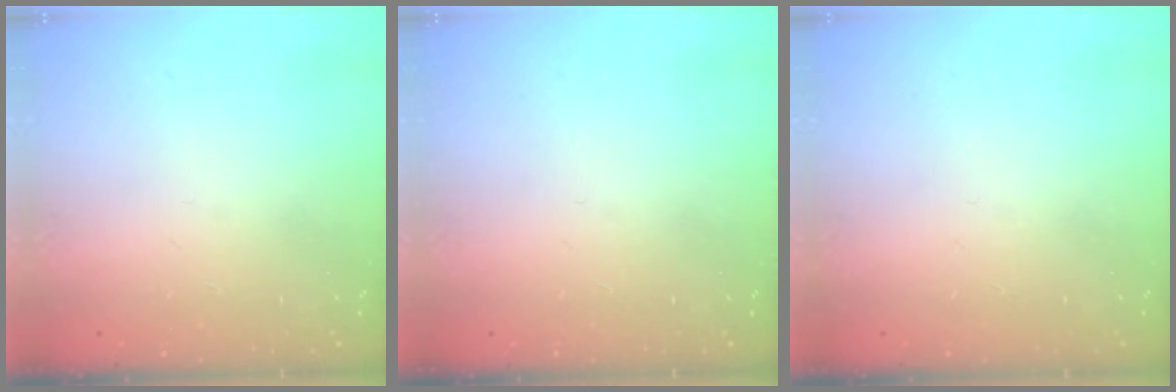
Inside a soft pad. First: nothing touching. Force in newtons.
{"total": 0.0}
{"total": 0.0}